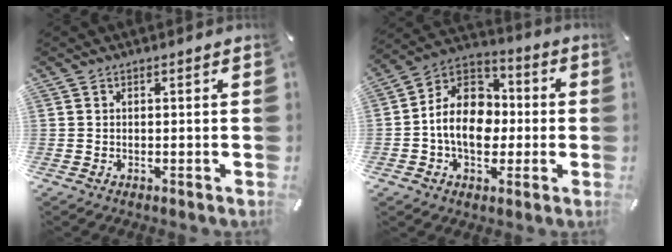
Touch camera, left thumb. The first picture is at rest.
{"total": 13.8, "force": [-2.5, 10.8, 8.1], "torque": [-0.161, 0.018, -0.048]}